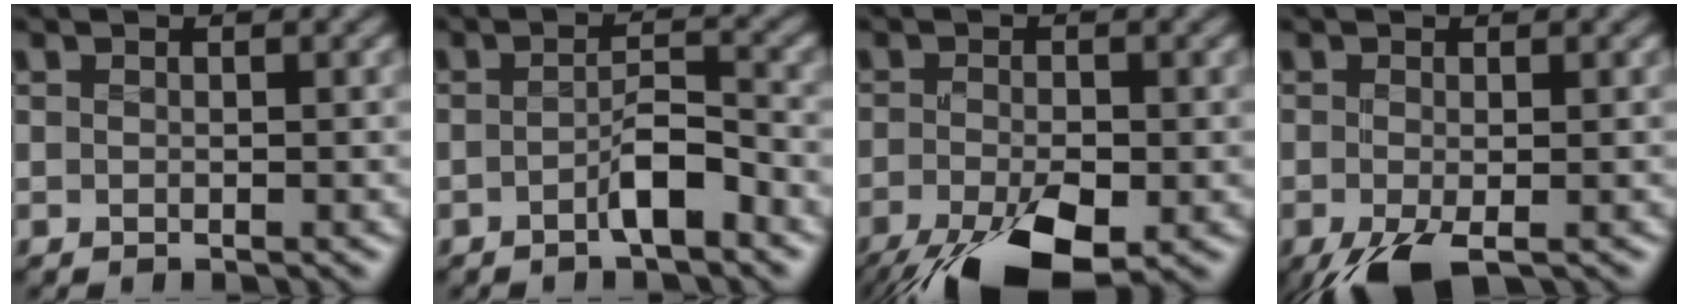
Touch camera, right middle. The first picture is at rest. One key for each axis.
{"total": 3.0, "fx": -1.6, "fy": 0.7, "fz": 2.4, "tx": -0.045, "ty": 0.002, "tz": -0.031}
{"total": 8.9, "fx": -5.1, "fy": 3.3, "fz": 6.5, "tx": -0.133, "ty": -0.033, "tz": -0.085}
{"total": 3.8, "fx": -2.2, "fy": 1.3, "fz": 2.9, "tx": -0.060, "ty": -0.009, "tz": -0.039}